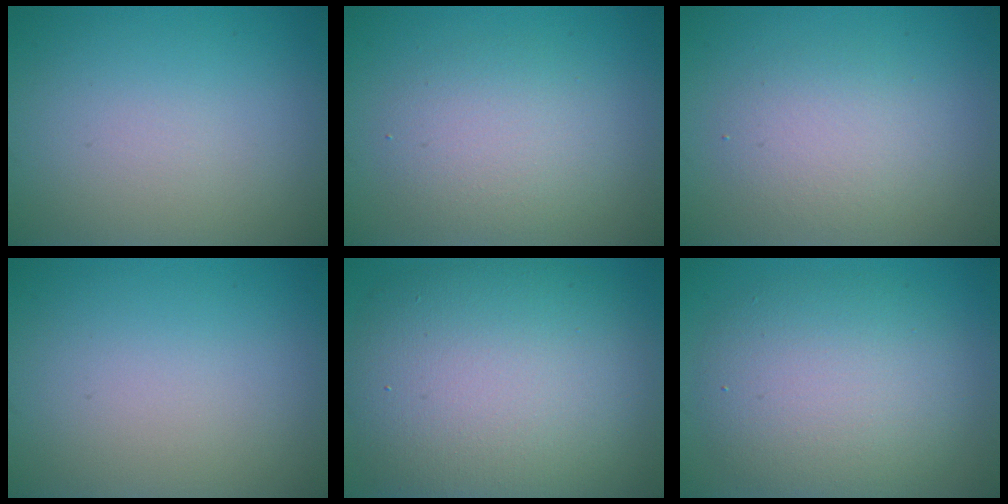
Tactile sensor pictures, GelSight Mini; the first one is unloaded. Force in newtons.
{"total": 3.5, "press": 3.5, "slide": 0.2}
{"total": 2.9, "press": 2.8, "slide": 0.2}
{"total": 0.0}
{"total": 13.0, "press": 13.0, "slide": 0.6}
{"total": 6.9, "press": 6.9, "slide": 0.5}